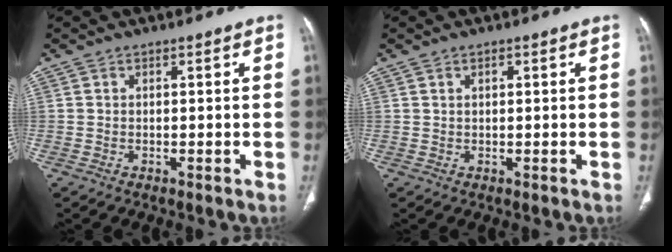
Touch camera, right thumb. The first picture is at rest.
{"total": 0.9, "force": [0.4, 0.4, 0.7], "torque": [-0.012, 0.003, 0.007]}